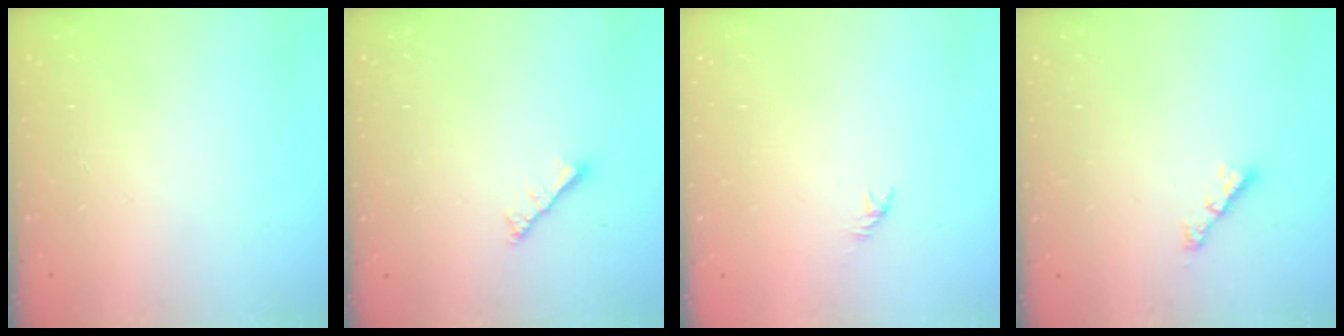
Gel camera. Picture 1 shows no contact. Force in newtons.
{"total": 2.8, "press": 2.8, "slide": 0.6}
{"total": 0.0}
{"total": 2.4, "press": 2.4, "slide": 0.3}